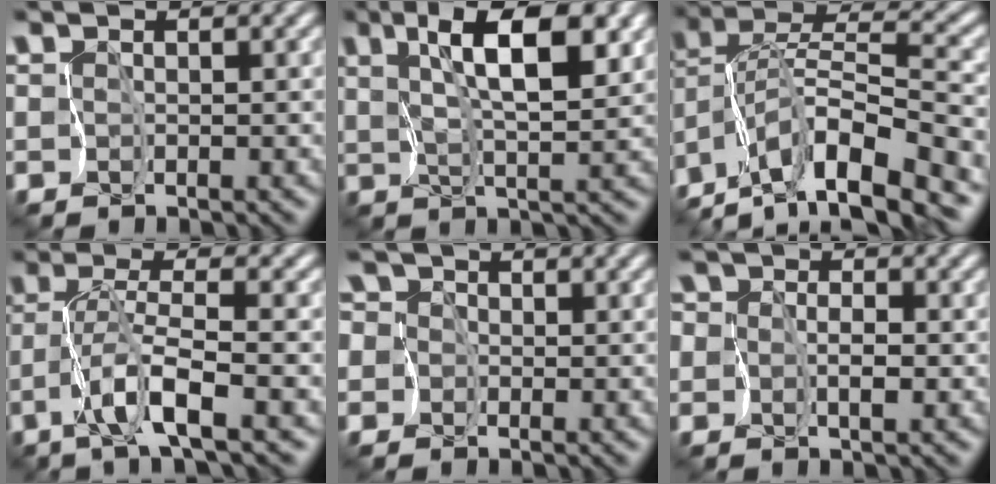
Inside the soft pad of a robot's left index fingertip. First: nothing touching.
{"total": 6.7, "force": [3.4, 1.5, 5.6], "torque": [-0.108, 0.009, 0.053]}
{"total": 10.4, "force": [-7.6, 1.9, 6.8], "torque": [-0.129, 0.015, -0.147]}
{"total": 4.2, "force": [-2.0, -0.7, 3.7], "torque": [-0.079, 0.007, -0.047]}
{"total": 5.7, "force": [-1.4, 5.2, 1.6], "torque": [-0.053, 0.014, -0.071]}
{"total": 4.1, "force": [-0.2, 3.6, 2.1], "torque": [-0.037, 0.026, -0.040]}